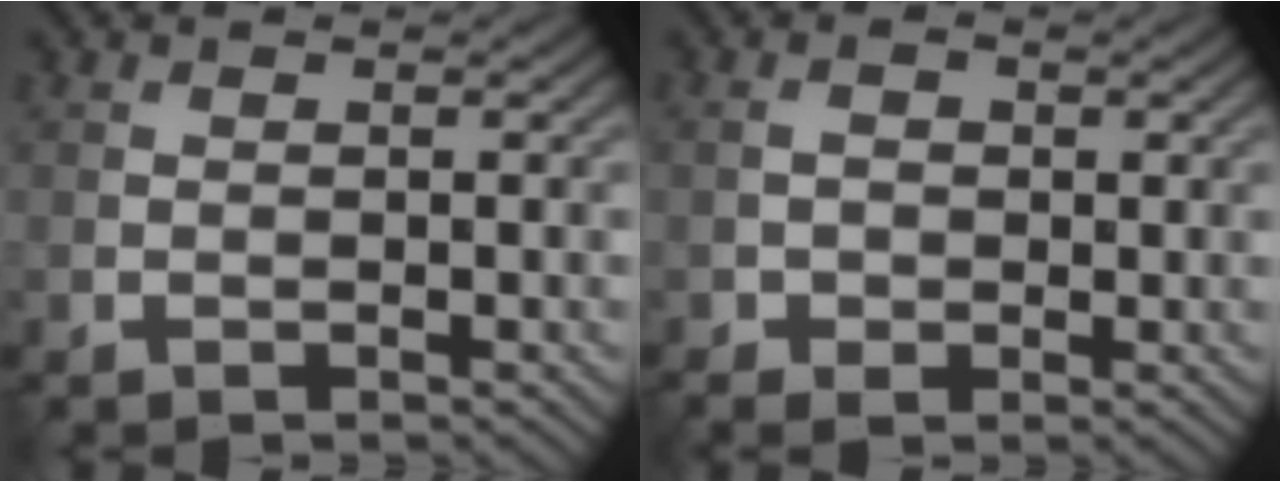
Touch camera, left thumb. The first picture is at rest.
{"total": 2.5, "force": [-0.5, 1.9, 1.6], "torque": [-0.031, -0.002, -0.006]}